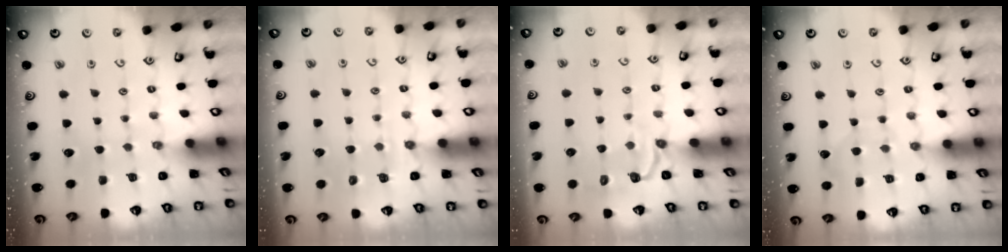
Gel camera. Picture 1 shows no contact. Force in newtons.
{"total": 4.8, "press": 4.6, "slide": 1.3}
{"total": 3.1, "press": 1.6, "slide": 2.6}
{"total": 4.5, "press": 4.5, "slide": 0.5}